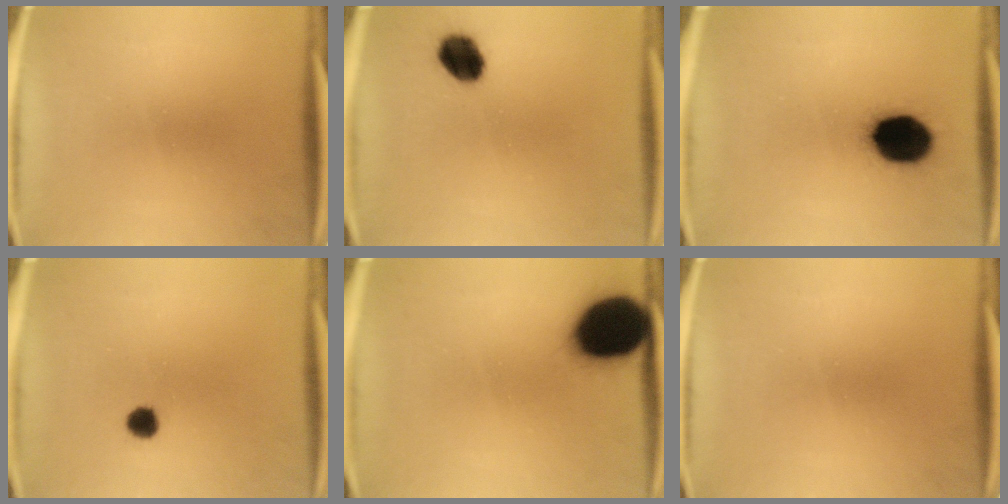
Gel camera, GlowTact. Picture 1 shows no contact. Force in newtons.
{"total": 7.7}
{"total": 15.6}
{"total": 3.0}
{"total": 20.4}
{"total": 0.0}